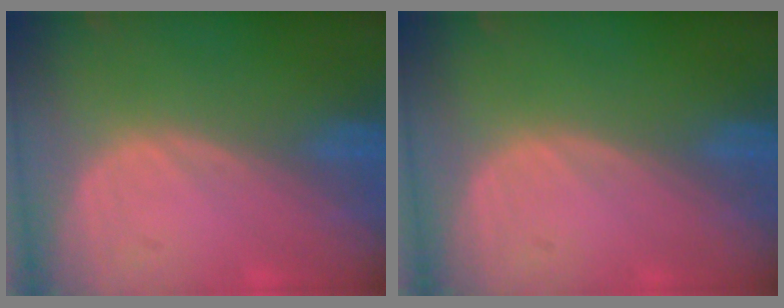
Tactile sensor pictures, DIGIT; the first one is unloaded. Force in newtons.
{"total": 0.0}